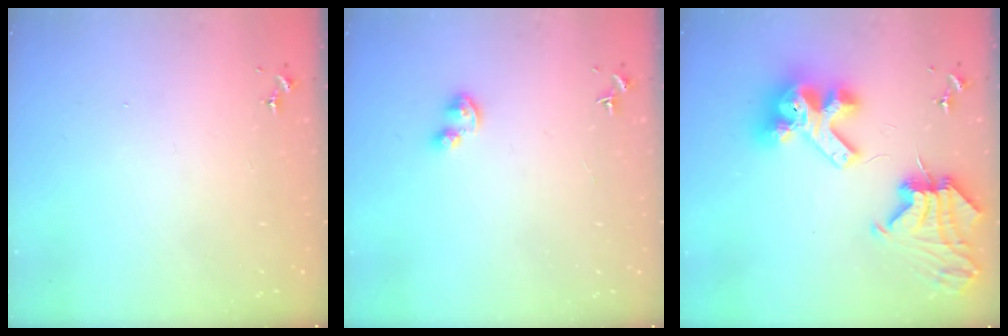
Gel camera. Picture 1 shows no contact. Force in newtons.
{"total": 6.0, "press": 6.0, "slide": 0.6}
{"total": 15.8, "press": 15.6, "slide": 2.1}